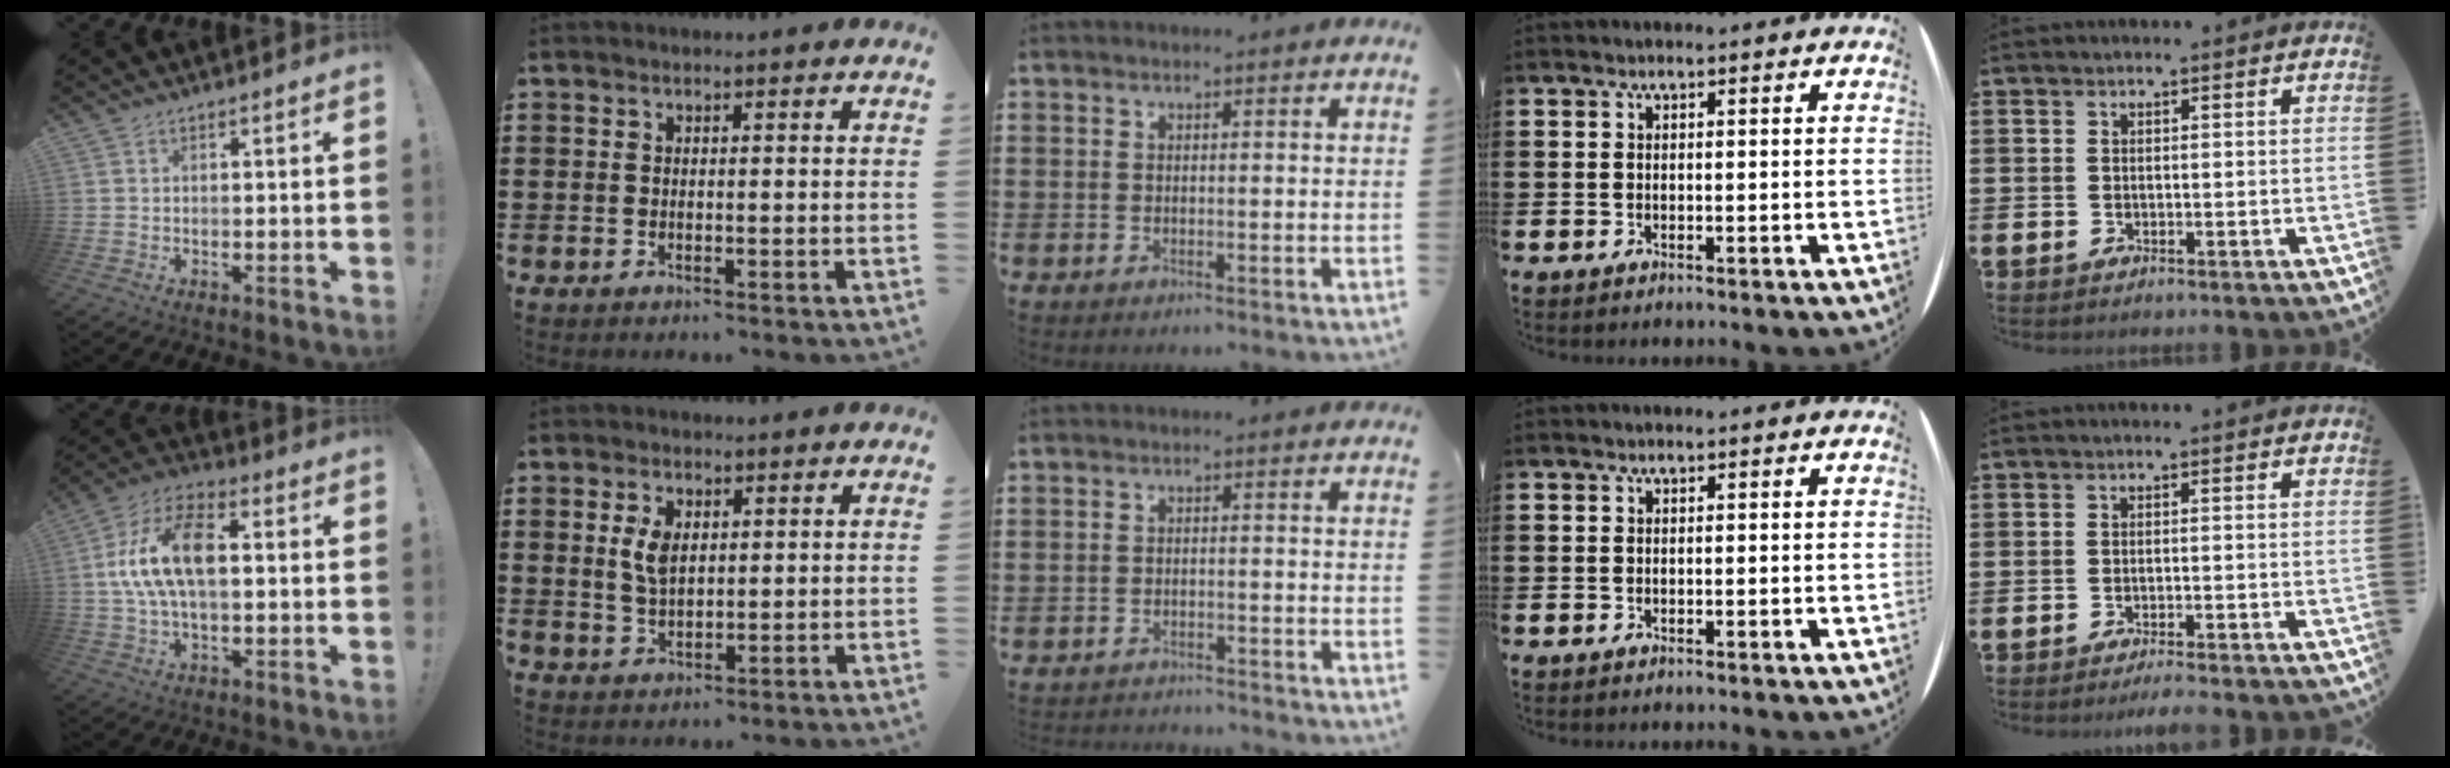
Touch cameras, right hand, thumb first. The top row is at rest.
{"thumb": {"total": 15.4, "force": [1.5, 8.6, 12.7], "torque": [-0.226, 0.013, 0.028]}, "index": {"total": 4.3, "force": [1.2, 2.4, 3.4], "torque": [-0.075, 0.008, 0.021]}, "middle": {"total": 1.8, "force": [-1.8, 0.1, 0.0], "torque": [-0.006, 0.000, -0.039]}, "little": {"total": 1.3, "force": [-1.2, -0.2, 0.4], "torque": [-0.005, 0.000, -0.024]}}